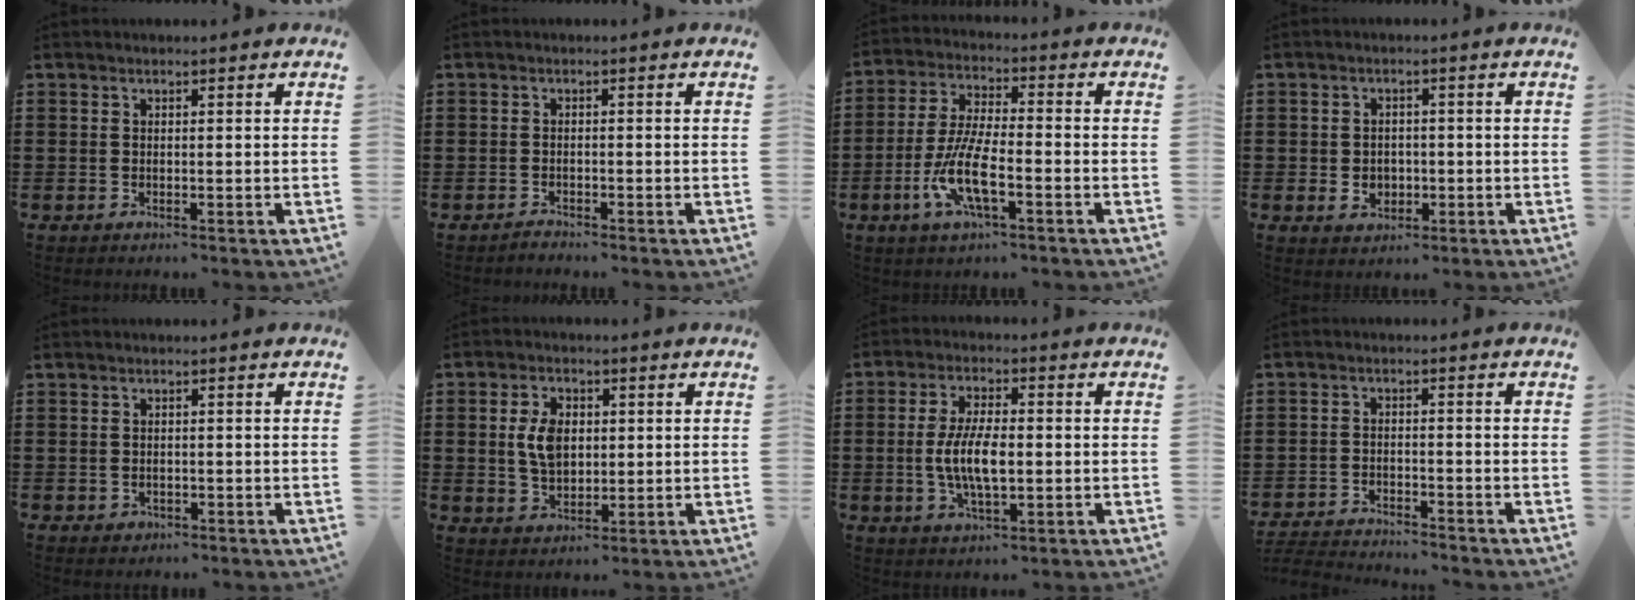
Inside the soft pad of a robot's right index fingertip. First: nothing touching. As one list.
[{"total": 1.0, "force": [-1.0, 0.1, -0.1], "torque": [-0.002, 0.003, -0.021]}, {"total": 9.2, "force": [-3.6, 2.3, 8.1], "torque": [-0.185, -0.015, -0.073]}, {"total": 2.9, "force": [-0.5, 2.5, 1.4], "torque": [-0.034, 0.006, -0.012]}, {"total": 0.6, "force": [-0.3, 0.5, 0.2], "torque": [-0.008, 0.000, -0.006]}, {"total": 6.0, "force": [0.6, 3.9, 4.5], "torque": [-0.102, 0.005, 0.003]}, {"total": 7.6, "force": [-0.8, 2.9, 7.0], "torque": [-0.152, -0.004, -0.022]}, {"total": 3.2, "force": [-3.2, 0.1, -0.1], "torque": [-0.011, -0.002, -0.074]}]